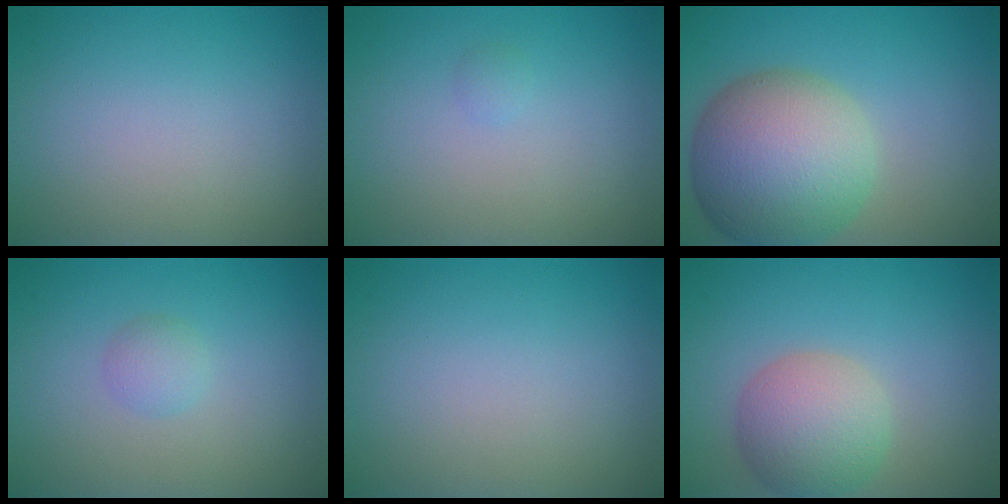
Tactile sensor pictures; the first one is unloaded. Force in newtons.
{"total": 0.5, "press": 0.5, "slide": 0.0}
{"total": 11.2, "press": 11.1, "slide": 0.4}
{"total": 1.4, "press": 1.4, "slide": 0.0}
{"total": 0.0}
{"total": 5.5, "press": 5.5, "slide": 0.3}